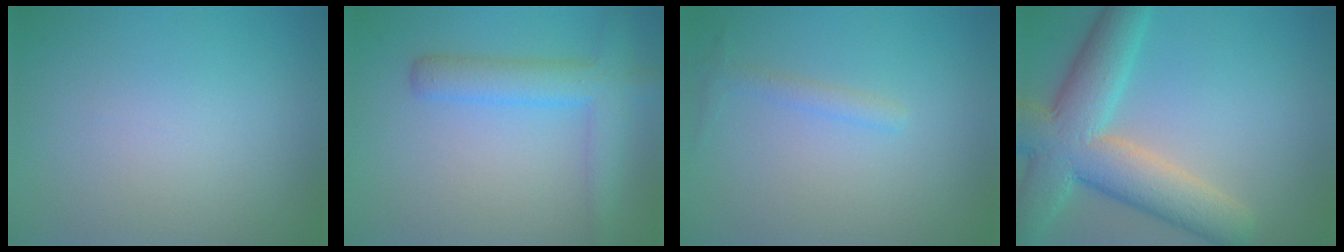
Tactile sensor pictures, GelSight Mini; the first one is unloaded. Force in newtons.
{"total": 4.2, "press": 4.2, "slide": 0.2}
{"total": 1.2, "press": 1.2, "slide": 0.0}
{"total": 9.5, "press": 9.5, "slide": 0.7}